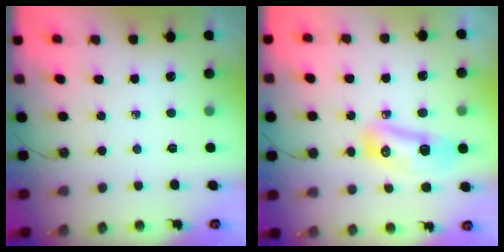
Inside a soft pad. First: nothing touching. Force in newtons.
{"total": 9.9, "press": 9.8, "slide": 1.5}